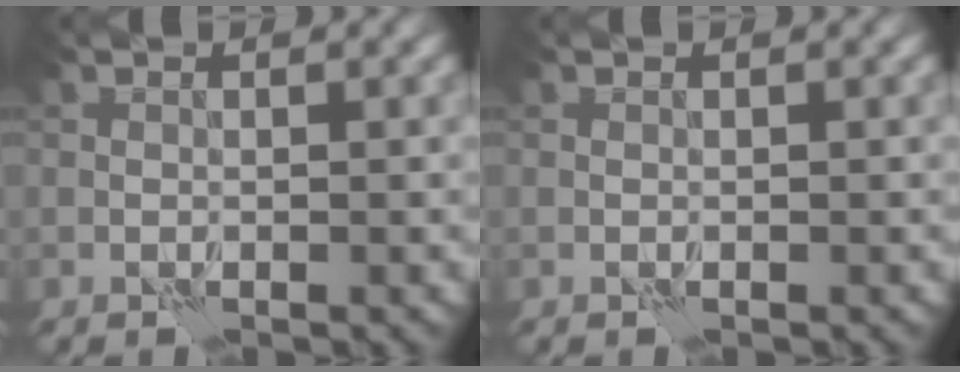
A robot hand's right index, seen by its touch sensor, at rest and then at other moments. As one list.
[{"total": 0.0}]